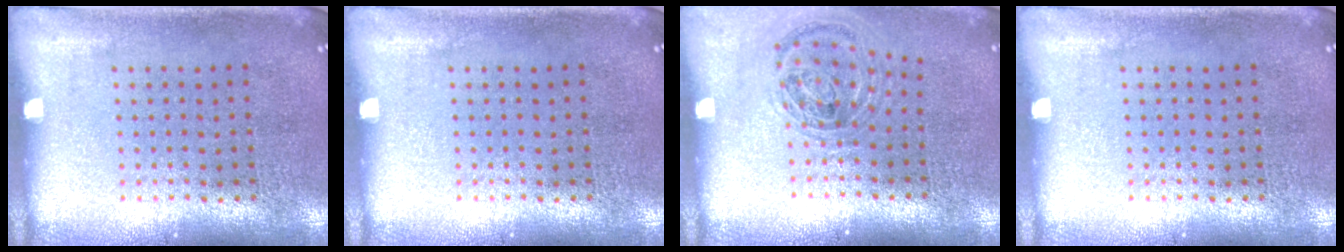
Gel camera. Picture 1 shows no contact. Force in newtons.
{"total": 0.0}
{"total": 1.1, "press": 1.0, "slide": 0.3}
{"total": 0.0}